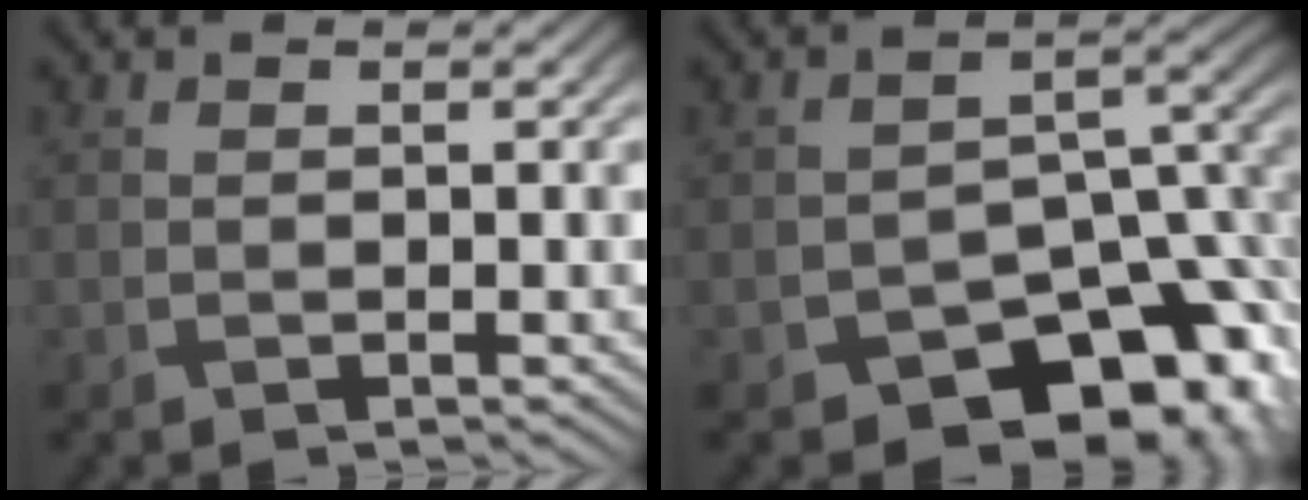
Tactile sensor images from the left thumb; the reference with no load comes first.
{"total": 11.6, "force": [-7.4, 6.1, 6.5], "torque": [-0.092, -0.024, -0.110]}